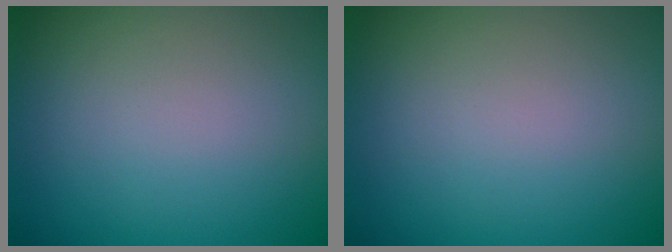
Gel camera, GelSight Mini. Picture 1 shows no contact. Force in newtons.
{"total": 0.0}